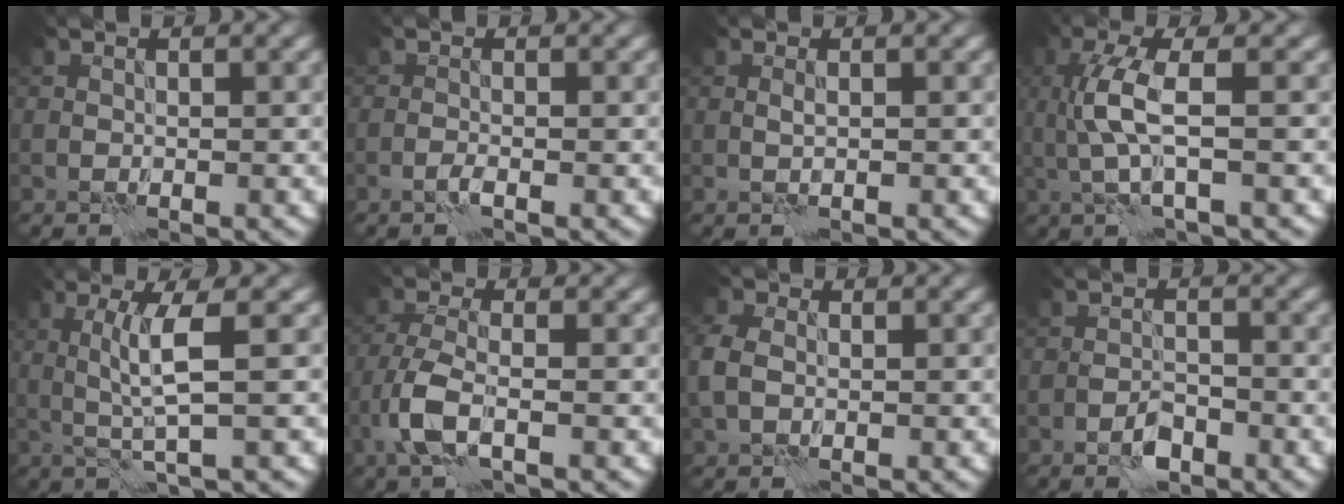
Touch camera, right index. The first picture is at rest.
{"total": 0.9, "force": [-0.6, 0.1, 0.7], "torque": [-0.016, 0.002, -0.014]}
{"total": 0.7, "force": [0.0, 0.2, 0.7], "torque": [-0.017, 0.001, 0.000]}
{"total": 4.3, "force": [0.3, 0.9, 4.2], "torque": [-0.100, 0.000, 0.007]}
{"total": 3.7, "force": [0.2, 0.0, 3.7], "torque": [-0.075, -0.001, 0.010]}
{"total": 4.1, "force": [-1.7, 1.6, 3.4], "torque": [-0.083, 0.001, -0.041]}
{"total": 3.2, "force": [0.0, 2.5, 2.0], "torque": [-0.057, 0.004, -0.004]}
{"total": 2.3, "force": [-1.6, 1.0, 1.4], "torque": [-0.021, 0.005, -0.031]}